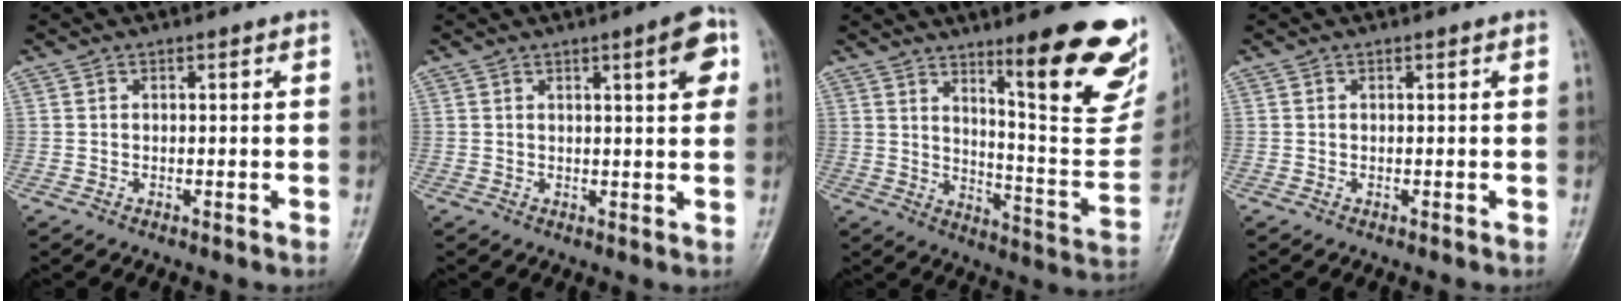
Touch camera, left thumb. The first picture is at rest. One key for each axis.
{"total": 5.8, "fx": 2.3, "fy": 1.3, "fz": 5.1, "tx": -0.057, "ty": -0.004, "tz": 0.025}
{"total": 23.1, "fx": 13.5, "fy": 5.0, "fz": 18.1, "tx": -0.194, "ty": -0.085, "tz": 0.196}
{"total": 0.0}